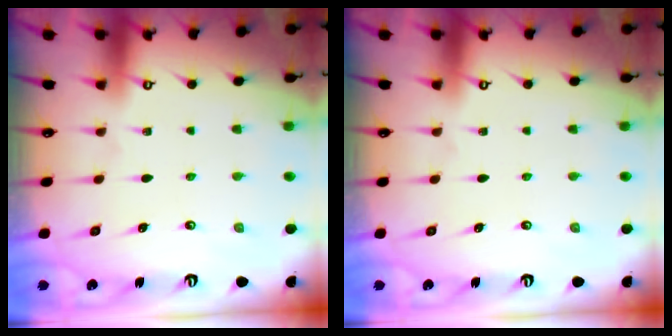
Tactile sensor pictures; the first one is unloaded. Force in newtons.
{"total": 0.0}